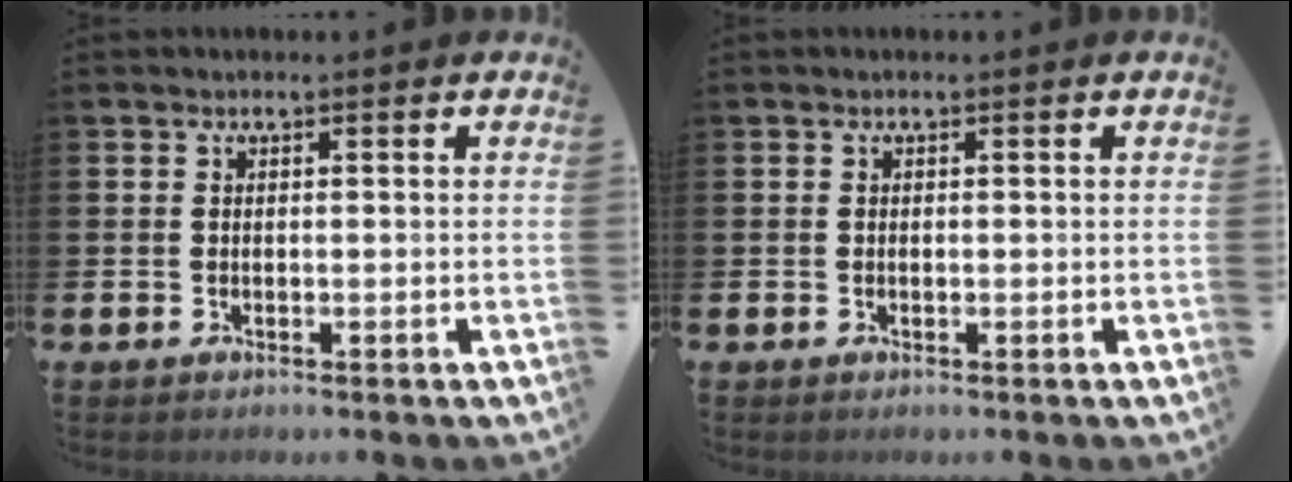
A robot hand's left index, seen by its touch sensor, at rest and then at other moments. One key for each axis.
{"total": 0.0}